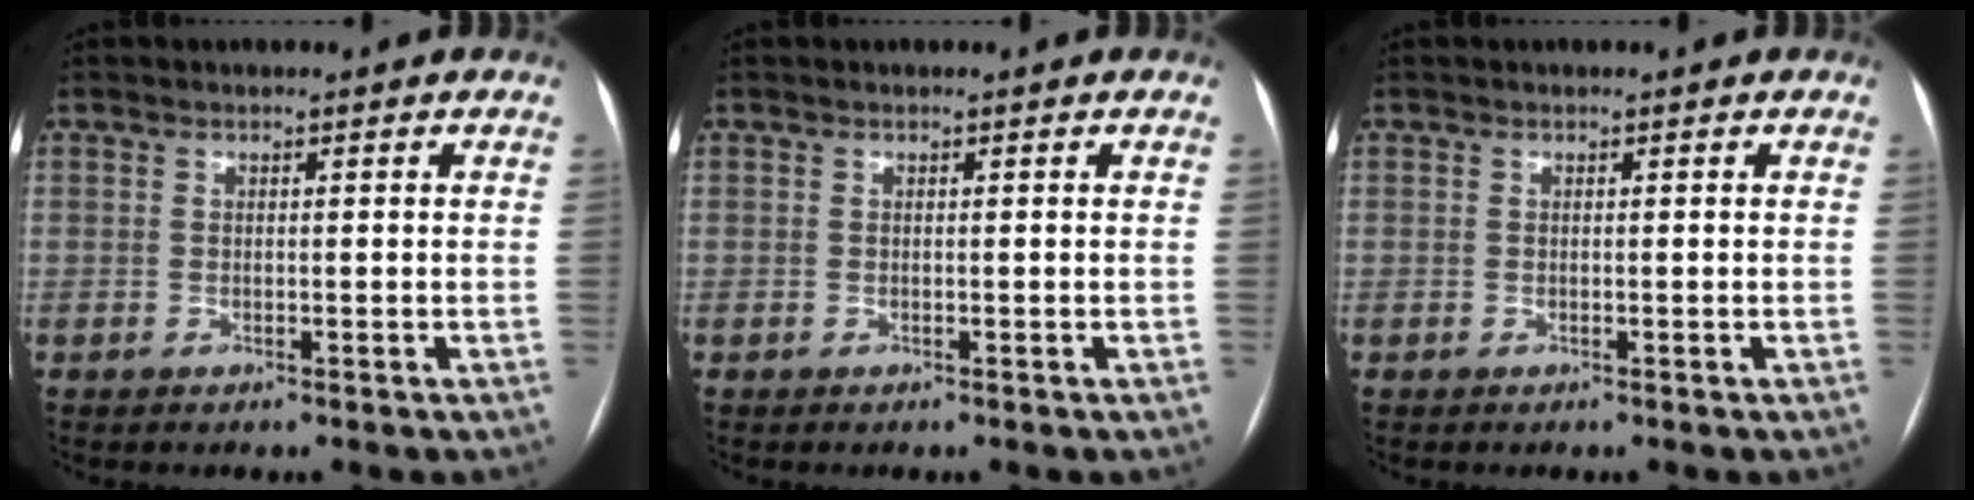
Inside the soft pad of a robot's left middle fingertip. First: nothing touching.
{"total": 0.0}
{"total": 0.0}